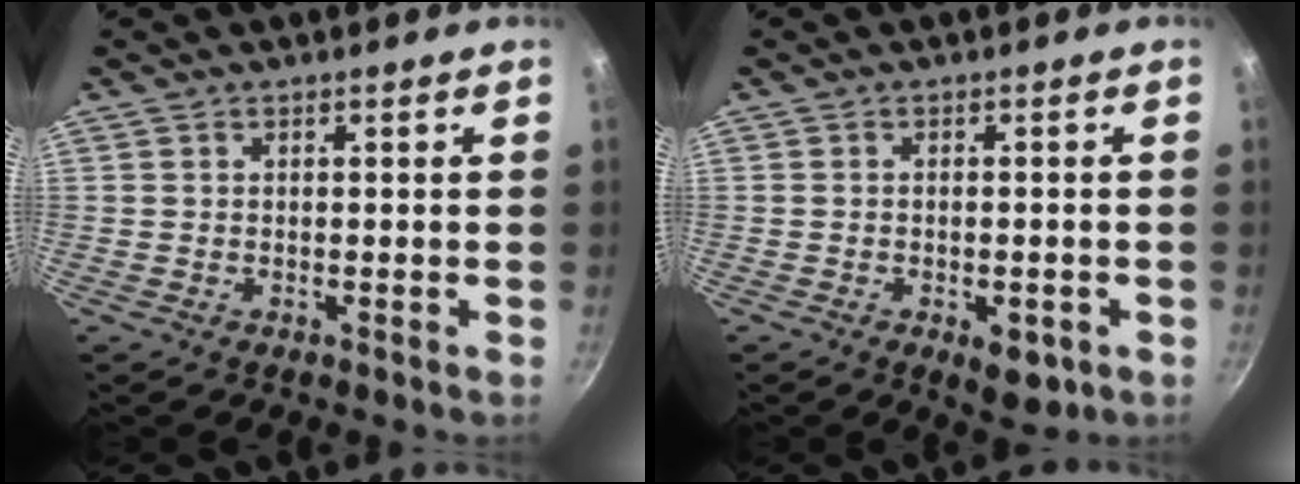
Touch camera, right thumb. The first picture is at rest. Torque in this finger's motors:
{"motor_torque": [-0.22, 0.19, 0.25, 0.50, 0.04]}